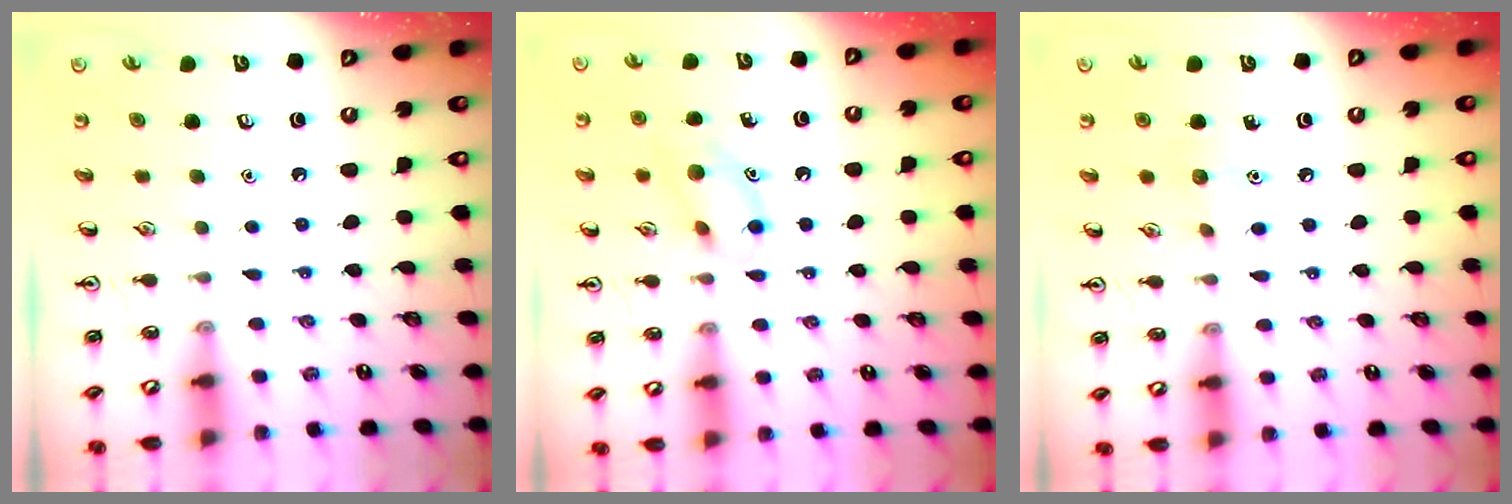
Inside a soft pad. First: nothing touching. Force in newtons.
{"total": 11.3, "press": 11.2, "slide": 1.9}
{"total": 7.1, "press": 6.8, "slide": 1.8}